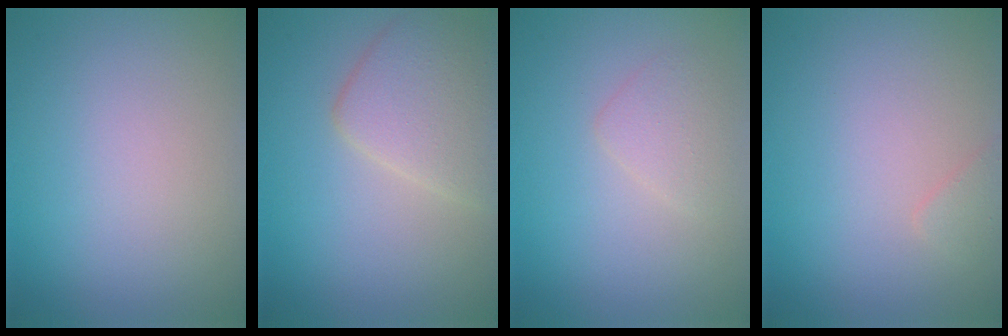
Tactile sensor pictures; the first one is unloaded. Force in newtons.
{"total": 4.2, "press": 4.2, "slide": 0.4}
{"total": 1.6, "press": 1.6, "slide": 0.0}
{"total": 0.9, "press": 0.9, "slide": 0.1}